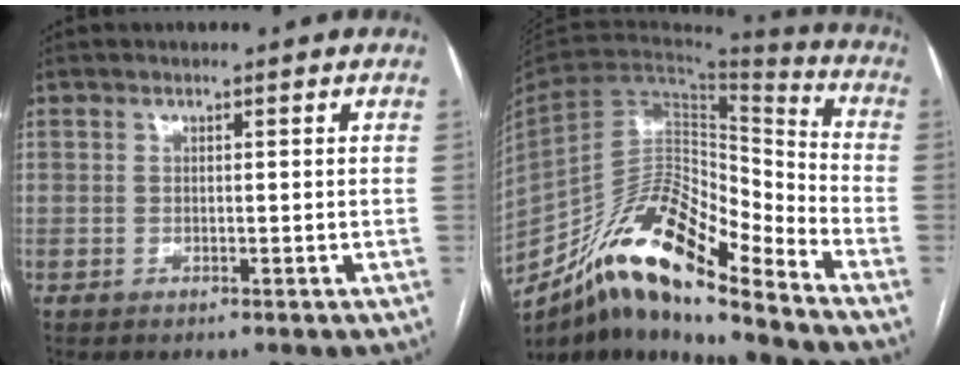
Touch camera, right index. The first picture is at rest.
{"total": 18.1, "force": [-13.0, 3.5, 12.1], "torque": [-0.221, 0.021, -0.233]}